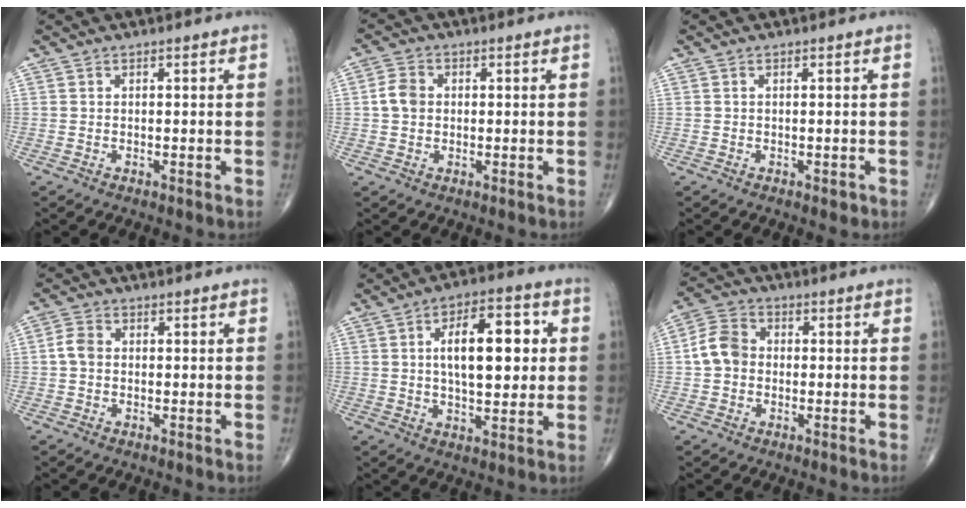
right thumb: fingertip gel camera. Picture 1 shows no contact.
{"total": 4.1, "force": [0.2, 3.2, 2.5], "torque": [-0.043, 0.007, -0.001]}
{"total": 1.1, "force": [-0.4, 0.5, 0.9], "torque": [-0.009, -0.002, -0.004]}
{"total": 3.1, "force": [0.0, 2.4, 2.0], "torque": [-0.041, 0.008, -0.006]}
{"total": 14.3, "force": [2.4, 6.6, 12.5], "torque": [-0.166, 0.007, 0.035]}
{"total": 6.6, "force": [-0.2, 5.4, 3.9], "torque": [-0.064, 0.020, -0.015]}